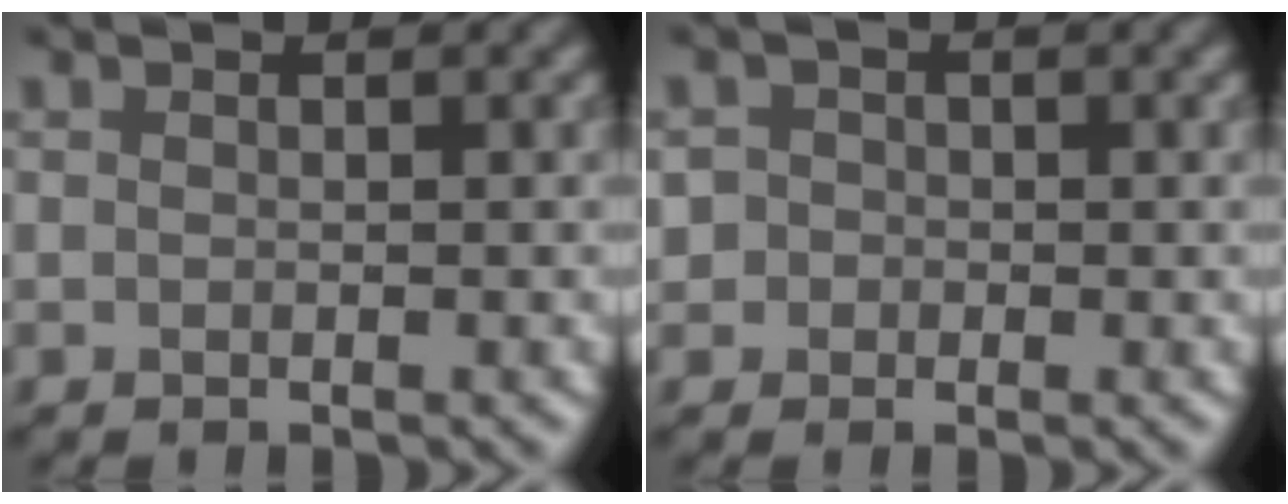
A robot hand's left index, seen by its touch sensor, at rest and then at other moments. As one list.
[{"total": 2.0, "force": [-0.1, 1.9, 0.5], "torque": [-0.003, 0.003, -0.001]}]